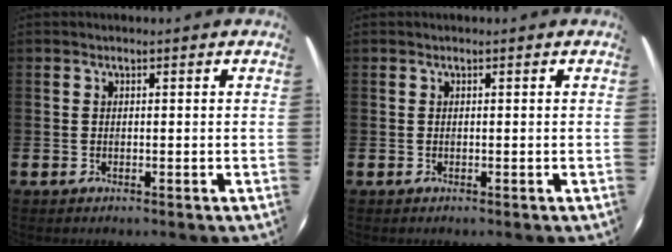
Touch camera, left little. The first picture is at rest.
{"total": 0.0}